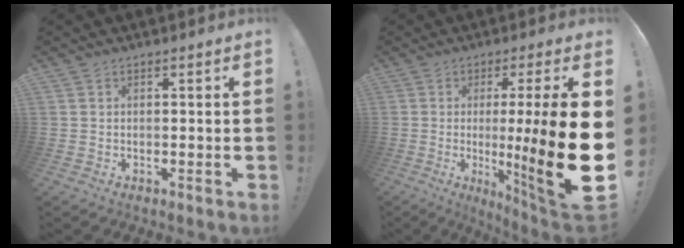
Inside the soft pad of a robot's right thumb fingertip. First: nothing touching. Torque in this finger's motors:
{"motor_torque": [-0.08, 1.88, 2.57, -0.20, 0.41]}